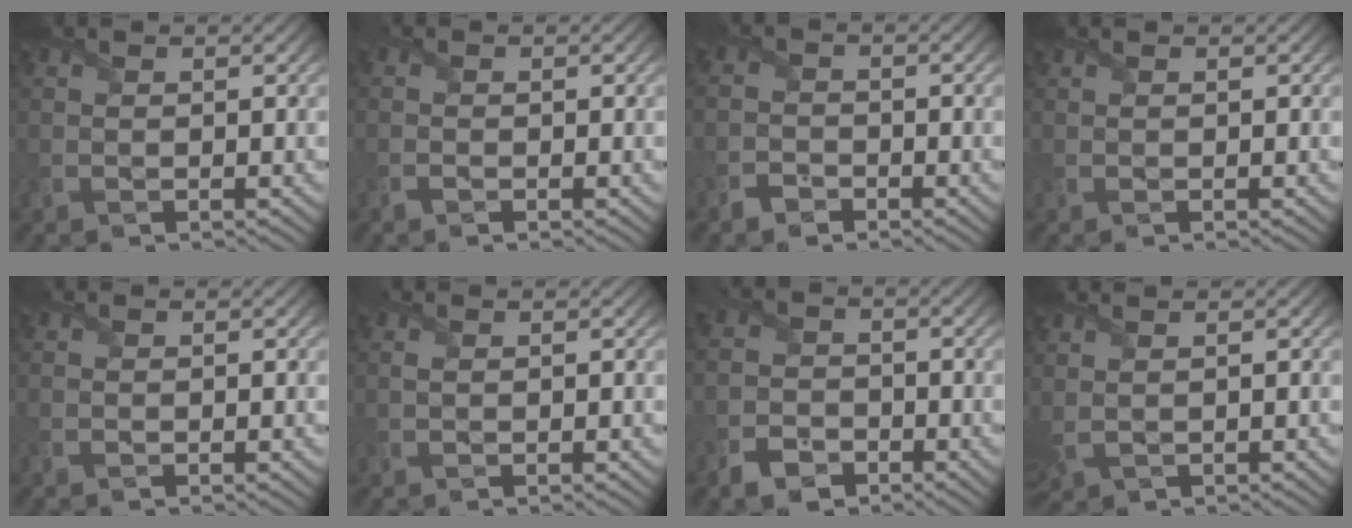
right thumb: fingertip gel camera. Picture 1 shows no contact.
{"total": 1.0, "force": [-0.7, 0.5, 0.4], "torque": [-0.011, -0.001, -0.018]}
{"total": 2.2, "force": [-1.8, 1.1, 0.5], "torque": [-0.013, 0.002, -0.044]}
{"total": 0.0}
{"total": 0.0}
{"total": 0.6, "force": [0.2, 0.2, 0.5], "torque": [-0.014, 0.003, 0.003]}
{"total": 3.6, "force": [-2.5, 2.4, 1.2], "torque": [-0.031, -0.002, -0.060]}
{"total": 1.8, "force": [0.9, 0.8, 1.4], "torque": [-0.052, 0.006, 0.025]}